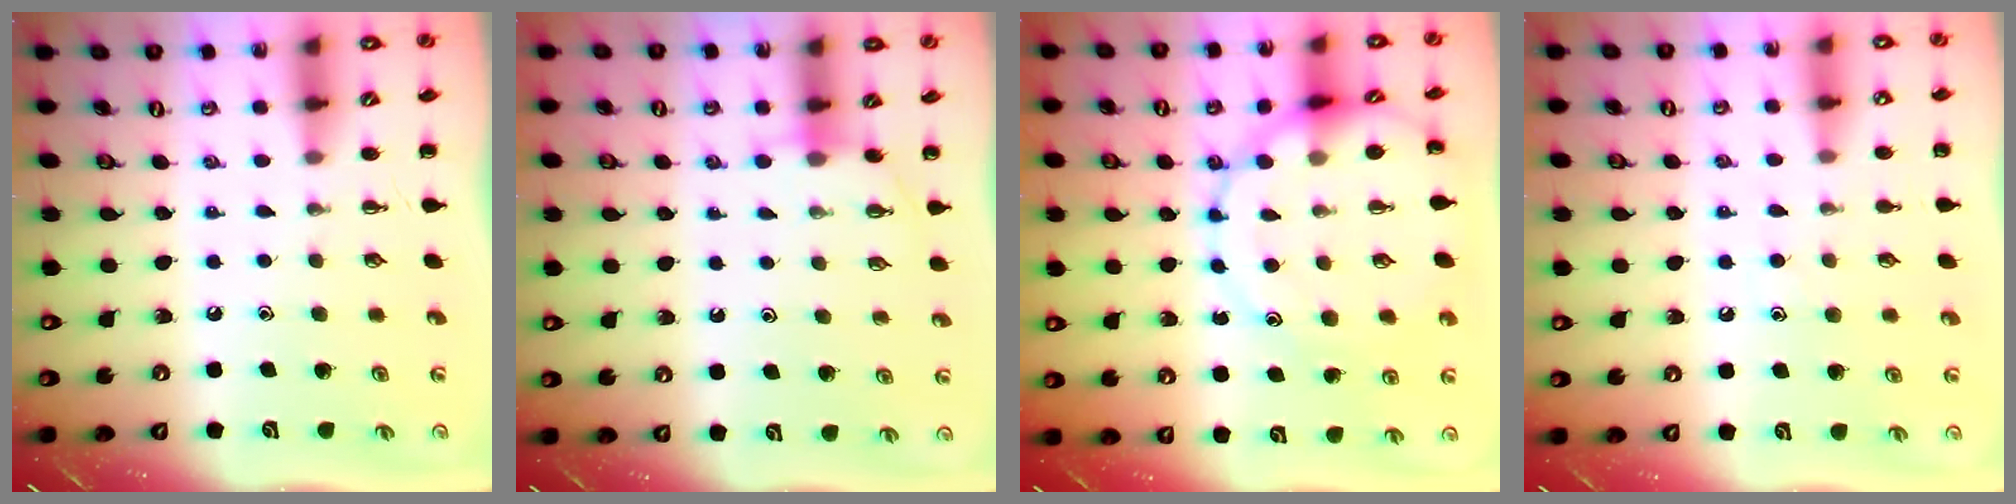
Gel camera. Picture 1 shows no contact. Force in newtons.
{"total": 4.3, "press": 4.1, "slide": 1.2}
{"total": 13.9, "press": 13.8, "slide": 1.1}
{"total": 6.9, "press": 6.8, "slide": 1.2}